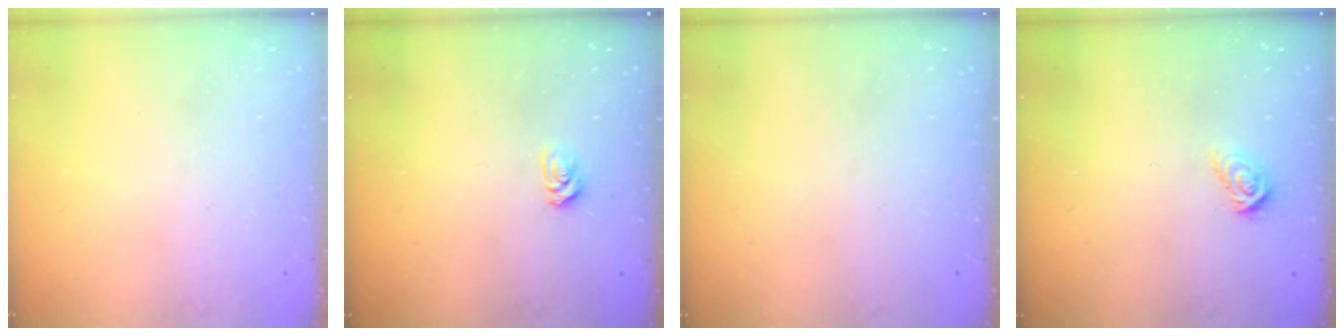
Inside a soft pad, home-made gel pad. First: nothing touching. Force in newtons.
{"total": 3.4, "press": 3.4, "slide": 0.4}
{"total": 0.0}
{"total": 4.0, "press": 4.0, "slide": 0.3}